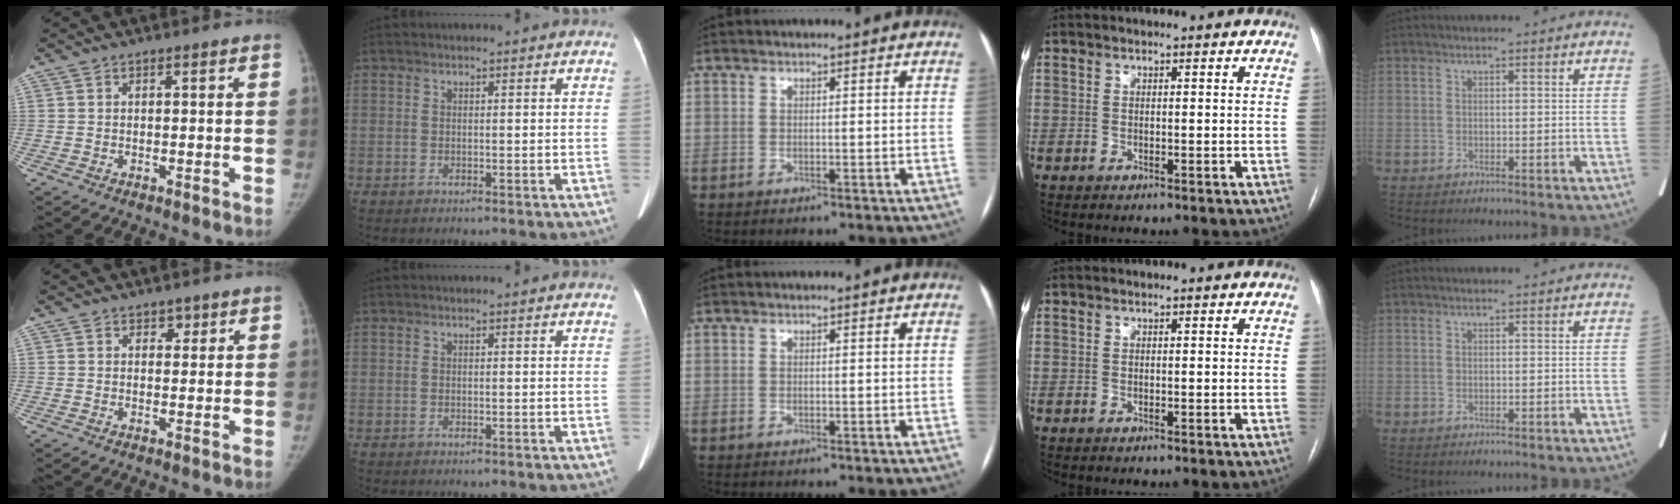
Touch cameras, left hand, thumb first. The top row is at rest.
{"thumb": {"total": 1.6, "force": [1.0, 1.2, 0.5], "torque": [0.012, -0.005, 0.011]}, "index": {"total": 0.6, "force": [0.6, 0.1, 0.2], "torque": [-0.004, 0.002, 0.001]}}